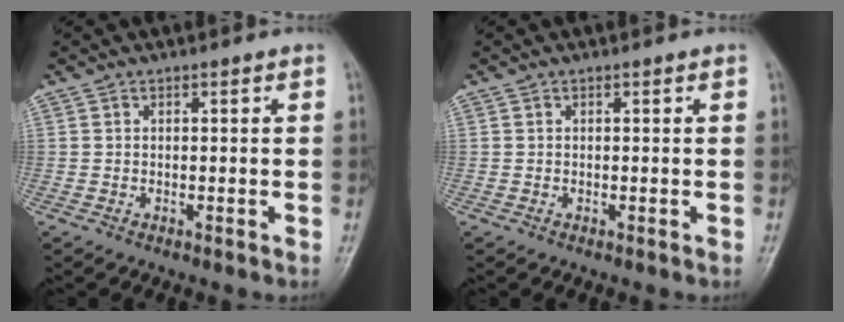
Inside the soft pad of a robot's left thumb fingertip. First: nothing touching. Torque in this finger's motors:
{"motor_torque": [-0.08, 0.17, -0.06, -0.03, 0.00]}